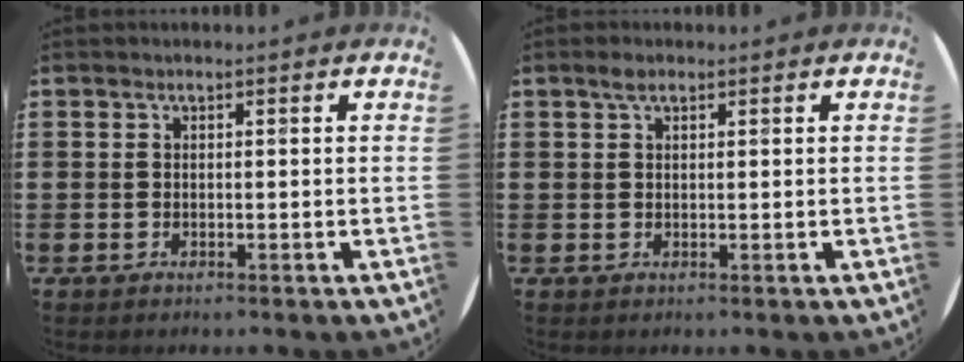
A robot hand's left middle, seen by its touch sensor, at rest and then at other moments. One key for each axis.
{"total": 1.4, "fx": 0.9, "fy": 0.7, "fz": 0.9, "tx": -0.011, "ty": 0.003, "tz": 0.014}